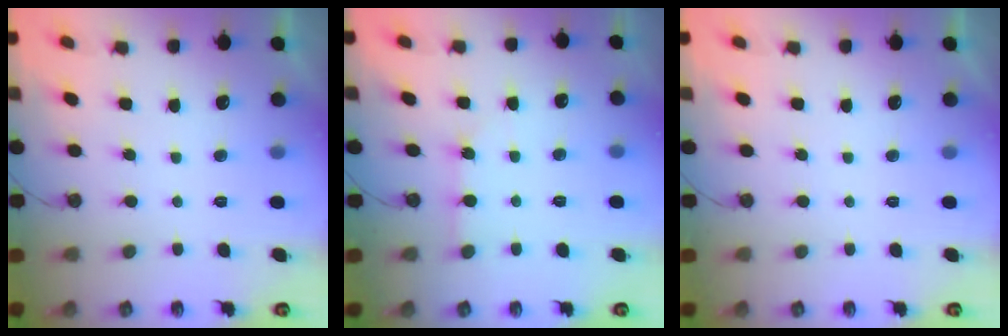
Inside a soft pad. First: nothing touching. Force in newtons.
{"total": 2.6, "press": 2.6, "slide": 0.4}
{"total": 0.0}